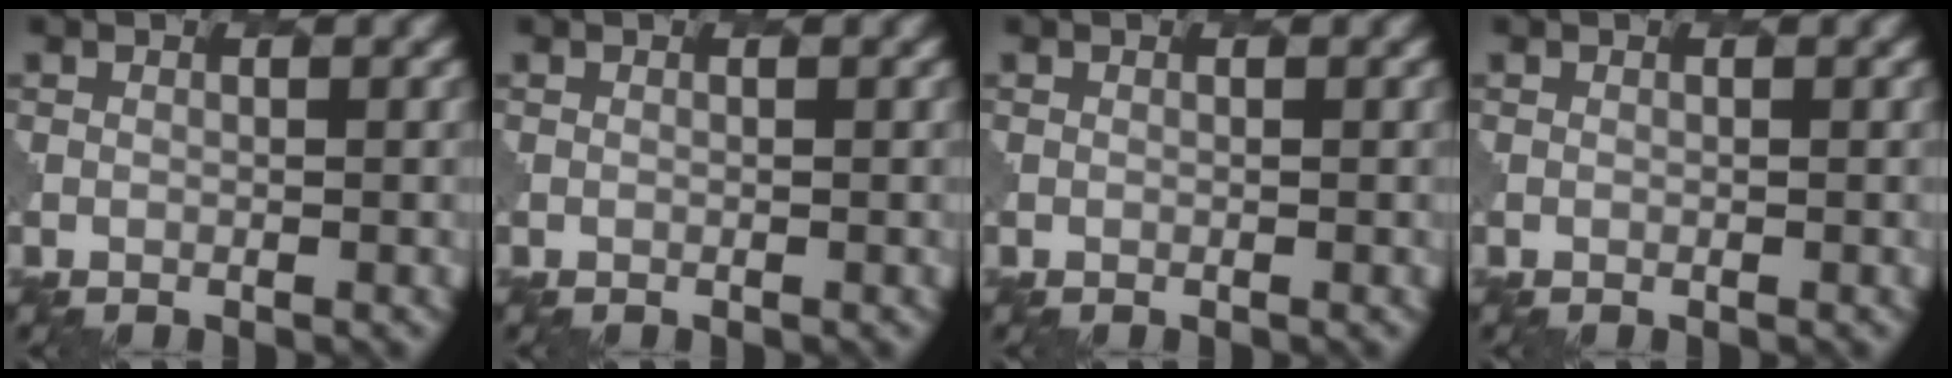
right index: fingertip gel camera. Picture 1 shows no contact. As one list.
[{"total": 0.0}, {"total": 0.0}, {"total": 0.0}]